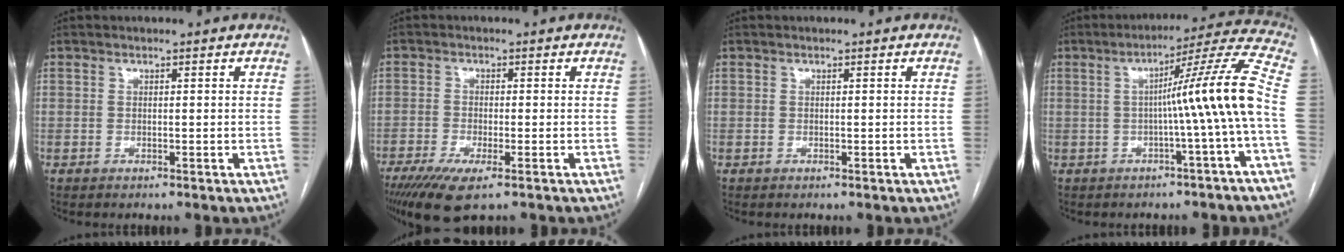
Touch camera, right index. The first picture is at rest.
{"total": 7.6, "force": [-4.7, 1.5, 5.7], "torque": [-0.101, -0.019, -0.080]}
{"total": 0.0}
{"total": 11.4, "force": [-1.8, -2.4, 11.0], "torque": [-0.148, 0.018, -0.025]}